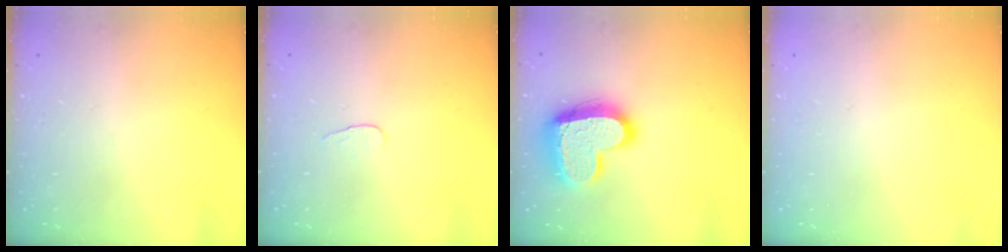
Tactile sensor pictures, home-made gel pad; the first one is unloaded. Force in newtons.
{"total": 2.8, "press": 2.8, "slide": 0.3}
{"total": 17.9, "press": 17.8, "slide": 1.6}
{"total": 0.0}